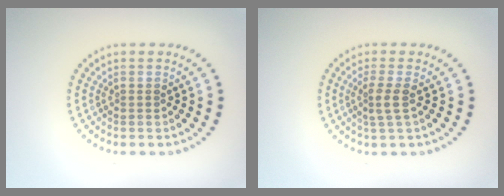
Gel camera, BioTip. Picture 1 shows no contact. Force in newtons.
{"total": 1.9, "press": 1.4, "slide": 1.3}